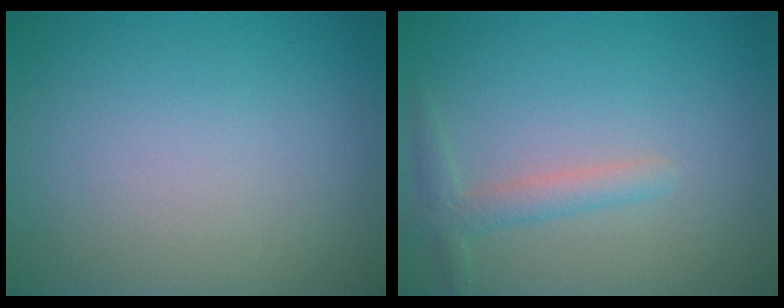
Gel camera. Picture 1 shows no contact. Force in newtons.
{"total": 2.0, "press": 2.0, "slide": 0.1}